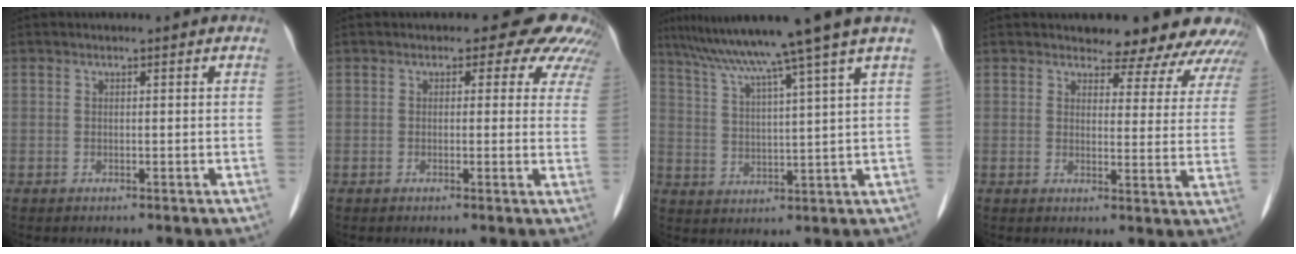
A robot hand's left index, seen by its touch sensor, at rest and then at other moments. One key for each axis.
{"total": 8.1, "fx": 6.7, "fy": 3.8, "fz": 2.5, "tx": -0.001, "ty": 0.007, "tz": 0.039}
{"total": 13.3, "fx": 10.2, "fy": -2.8, "fz": 8.1, "tx": -0.130, "ty": 0.000, "tz": 0.154}
{"total": 13.4, "fx": 12.3, "fy": 4.0, "fz": 3.5, "tx": -0.001, "ty": -0.022, "tz": 0.112}